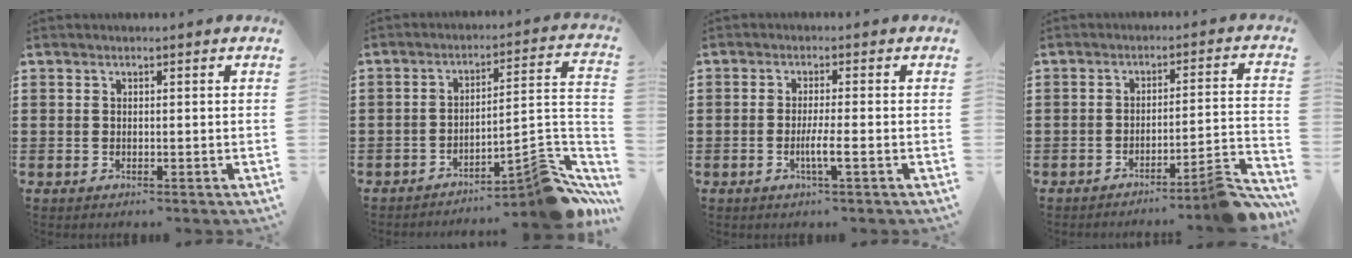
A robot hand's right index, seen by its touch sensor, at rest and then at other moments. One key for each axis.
{"total": 8.8, "fx": -7.0, "fy": 1.5, "fz": 5.1, "tx": -0.052, "ty": 0.001, "tz": -0.135}
{"total": 3.5, "fx": -1.3, "fy": 0.0, "fz": 3.3, "tx": -0.064, "ty": -0.008, "tz": -0.026}
{"total": 6.4, "fx": -5.4, "fy": -0.4, "fz": 3.5, "tx": -0.051, "ty": -0.010, "tz": -0.102}